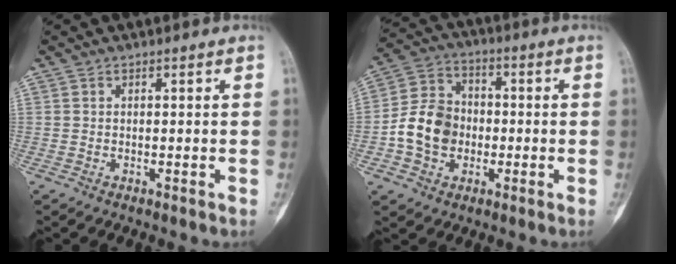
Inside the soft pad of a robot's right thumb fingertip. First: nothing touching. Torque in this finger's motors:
{"motor_torque": [1.51, 1.39, 0.57, -0.56, 0.06]}